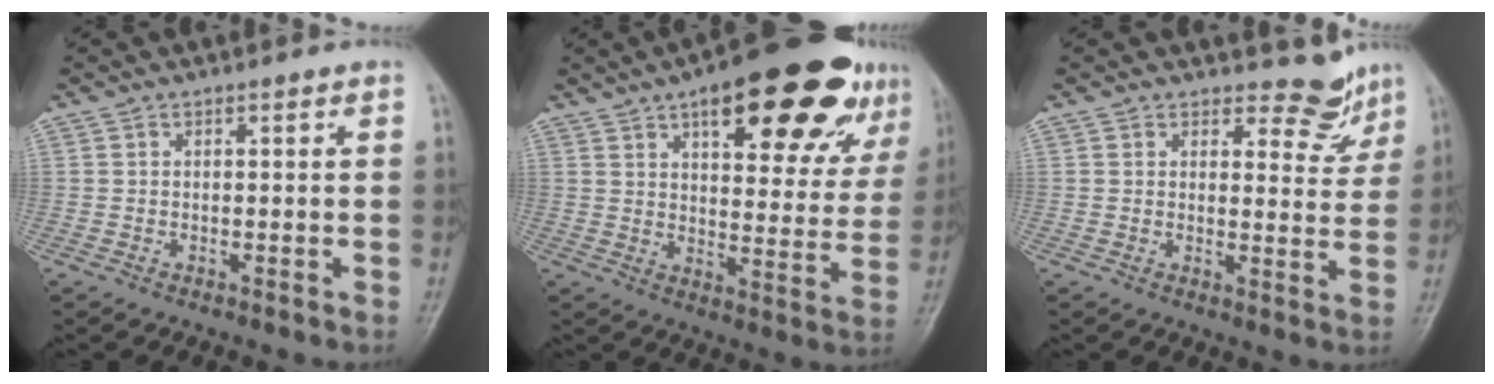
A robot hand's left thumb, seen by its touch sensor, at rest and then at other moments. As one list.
[{"total": 24.2, "force": [13.5, 9.1, 17.9], "torque": [-0.211, -0.021, 0.190]}, {"total": 5.6, "force": [5.0, 2.5, 0.7], "torque": [0.015, -0.047, 0.057]}]